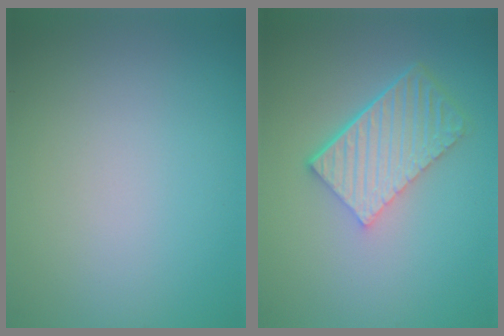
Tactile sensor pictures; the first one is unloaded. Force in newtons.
{"total": 5.7, "press": 3.9, "slide": 4.1}